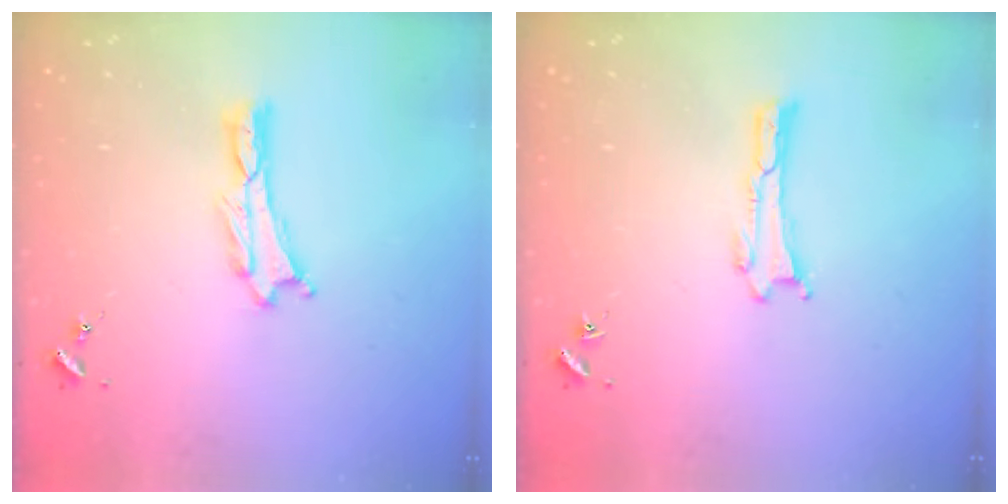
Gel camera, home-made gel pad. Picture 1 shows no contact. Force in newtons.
{"total": 0.0}